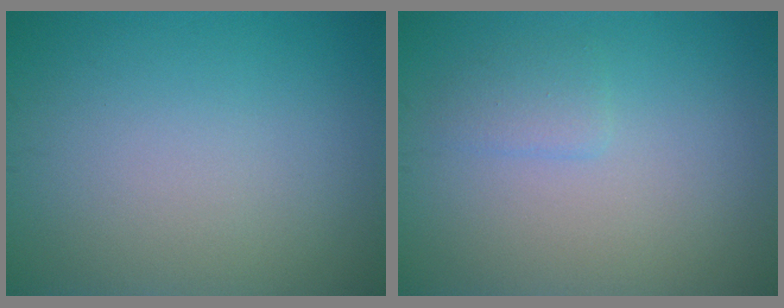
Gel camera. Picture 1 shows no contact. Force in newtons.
{"total": 1.3, "press": 1.3, "slide": 0.1}